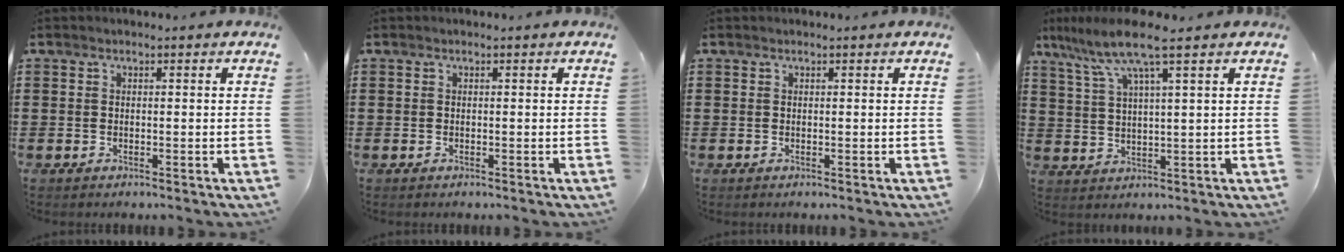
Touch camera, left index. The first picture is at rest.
{"total": 0.0}
{"total": 0.0}
{"total": 7.9, "force": [5.4, 0.4, 5.8], "torque": [-0.127, -0.013, 0.092]}